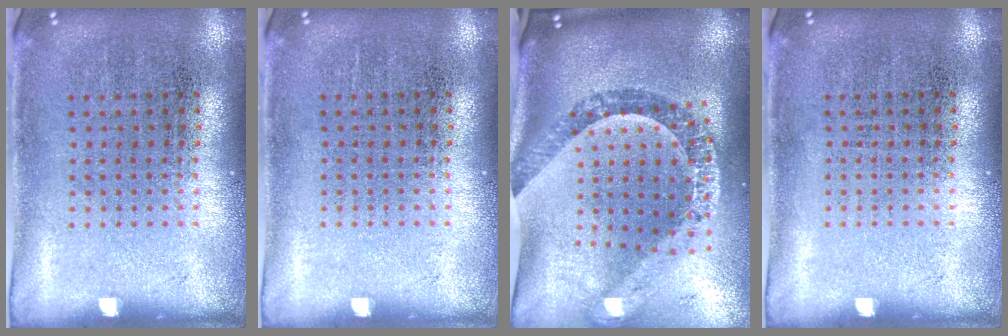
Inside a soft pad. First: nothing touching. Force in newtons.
{"total": 0.0}
{"total": 2.3, "press": 1.9, "slide": 1.3}
{"total": 0.0}